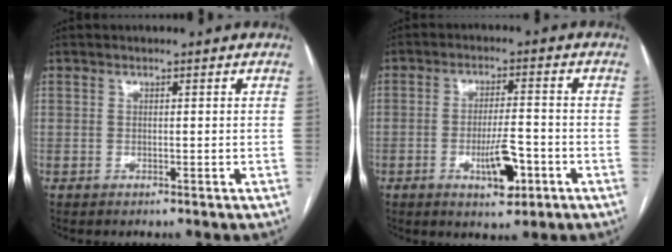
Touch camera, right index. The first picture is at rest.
{"total": 6.6, "force": [-2.7, 1.8, 5.8], "torque": [-0.102, -0.004, -0.038]}